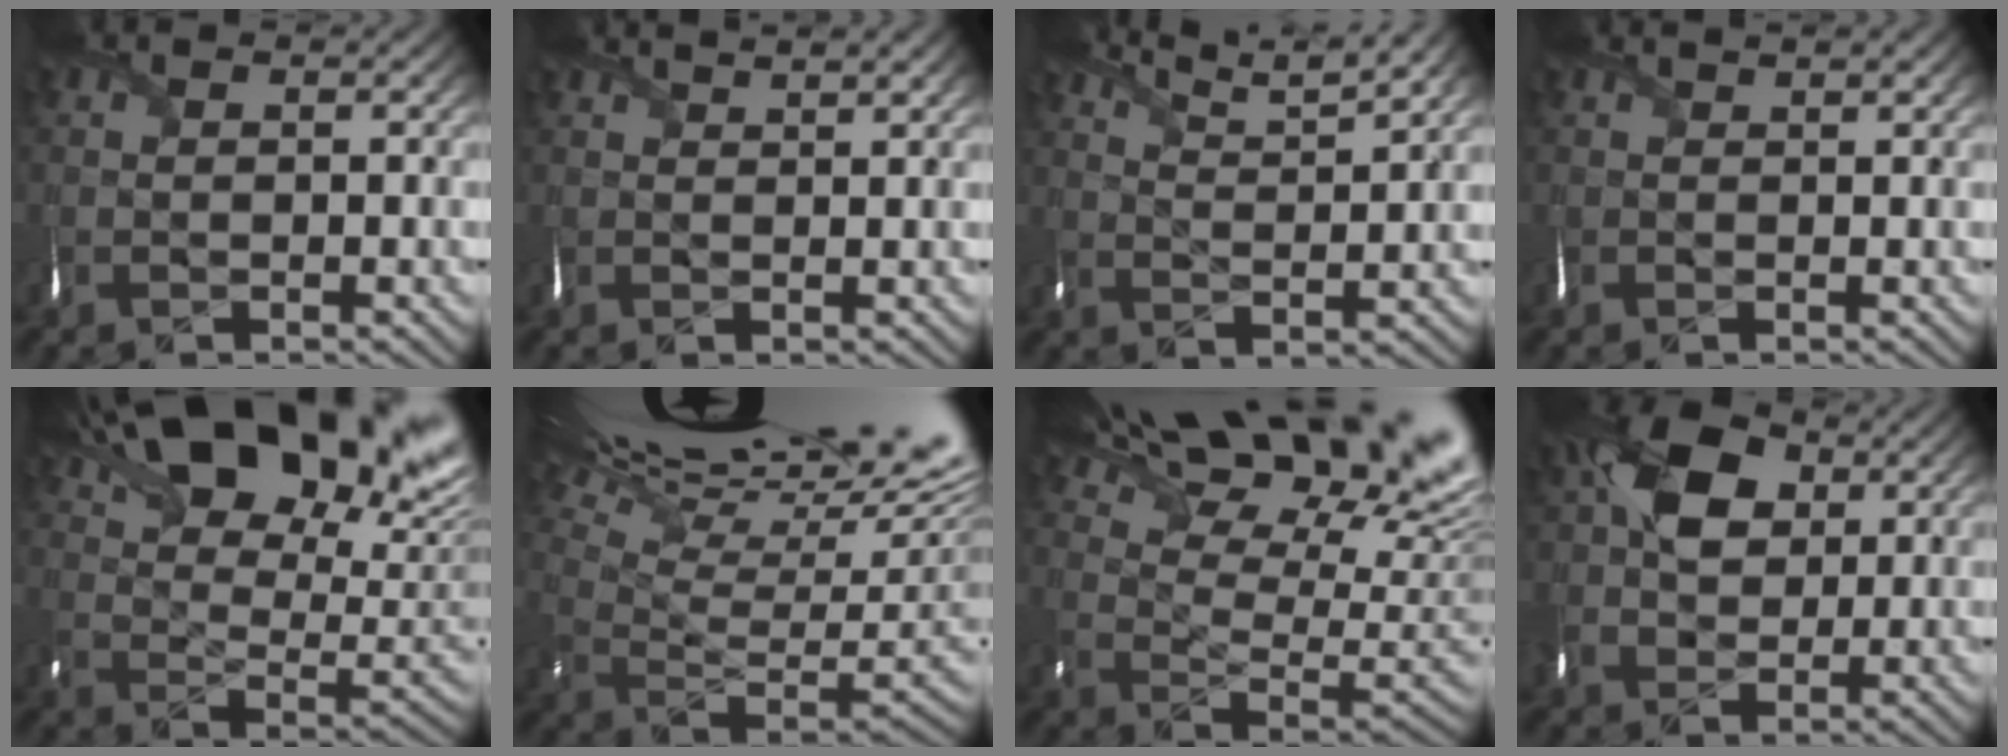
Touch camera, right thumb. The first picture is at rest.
{"total": 2.5, "force": [2.3, 0.1, 1.1], "torque": [-0.024, 0.004, 0.037]}
{"total": 6.2, "force": [5.3, 0.6, 3.0], "torque": [-0.066, 0.009, 0.098]}
{"total": 1.5, "force": [1.4, 0.0, 0.6], "torque": [-0.014, 0.002, 0.024]}
{"total": 21.3, "force": [12.3, 10.2, 14.2], "torque": [-0.217, 0.050, 0.186]}
{"total": 19.9, "force": [11.0, 6.9, 15.0], "torque": [-0.245, 0.071, 0.204]}
{"total": 20.3, "force": [12.6, 8.0, 13.8], "torque": [-0.217, 0.050, 0.194]}
{"total": 9.1, "force": [2.4, 6.5, 5.8], "torque": [-0.118, 0.012, 0.034]}